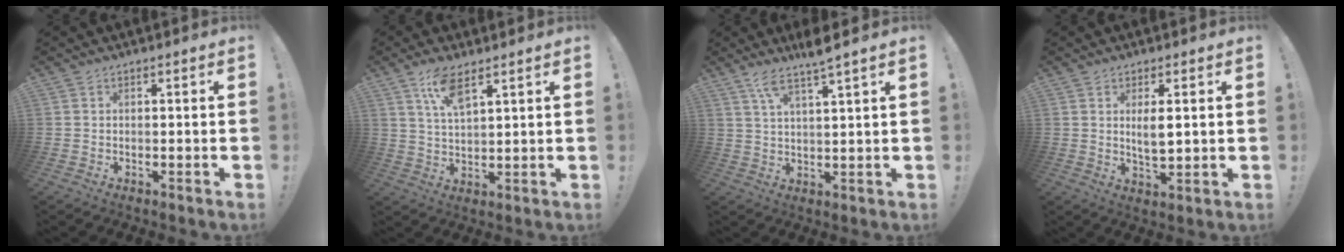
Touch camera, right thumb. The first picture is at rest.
{"total": 8.2, "force": [5.1, 2.4, 5.9], "torque": [-0.117, -0.013, 0.091]}
{"total": 6.6, "force": [5.0, -0.4, 4.3], "torque": [-0.086, -0.022, 0.083]}
{"total": 5.2, "force": [1.2, 1.8, 4.7], "torque": [-0.076, -0.007, 0.017]}